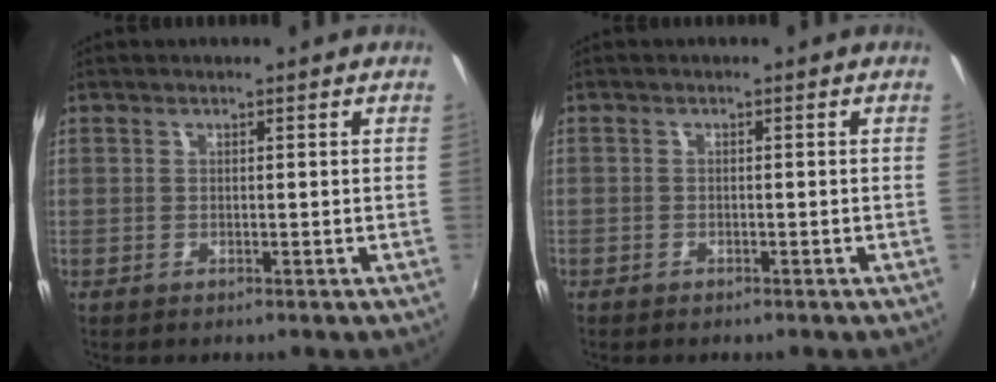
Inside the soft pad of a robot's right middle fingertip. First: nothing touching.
{"total": 1.3, "force": [-0.8, 0.9, 0.0], "torque": [-0.005, 0.005, -0.012]}